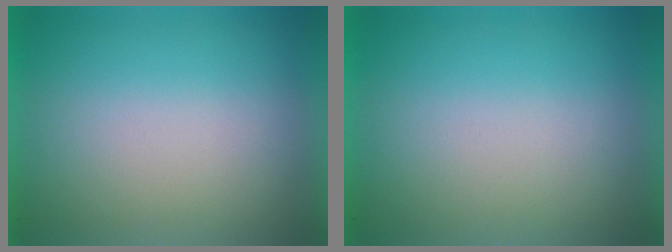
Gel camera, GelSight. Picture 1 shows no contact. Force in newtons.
{"total": 0.0}